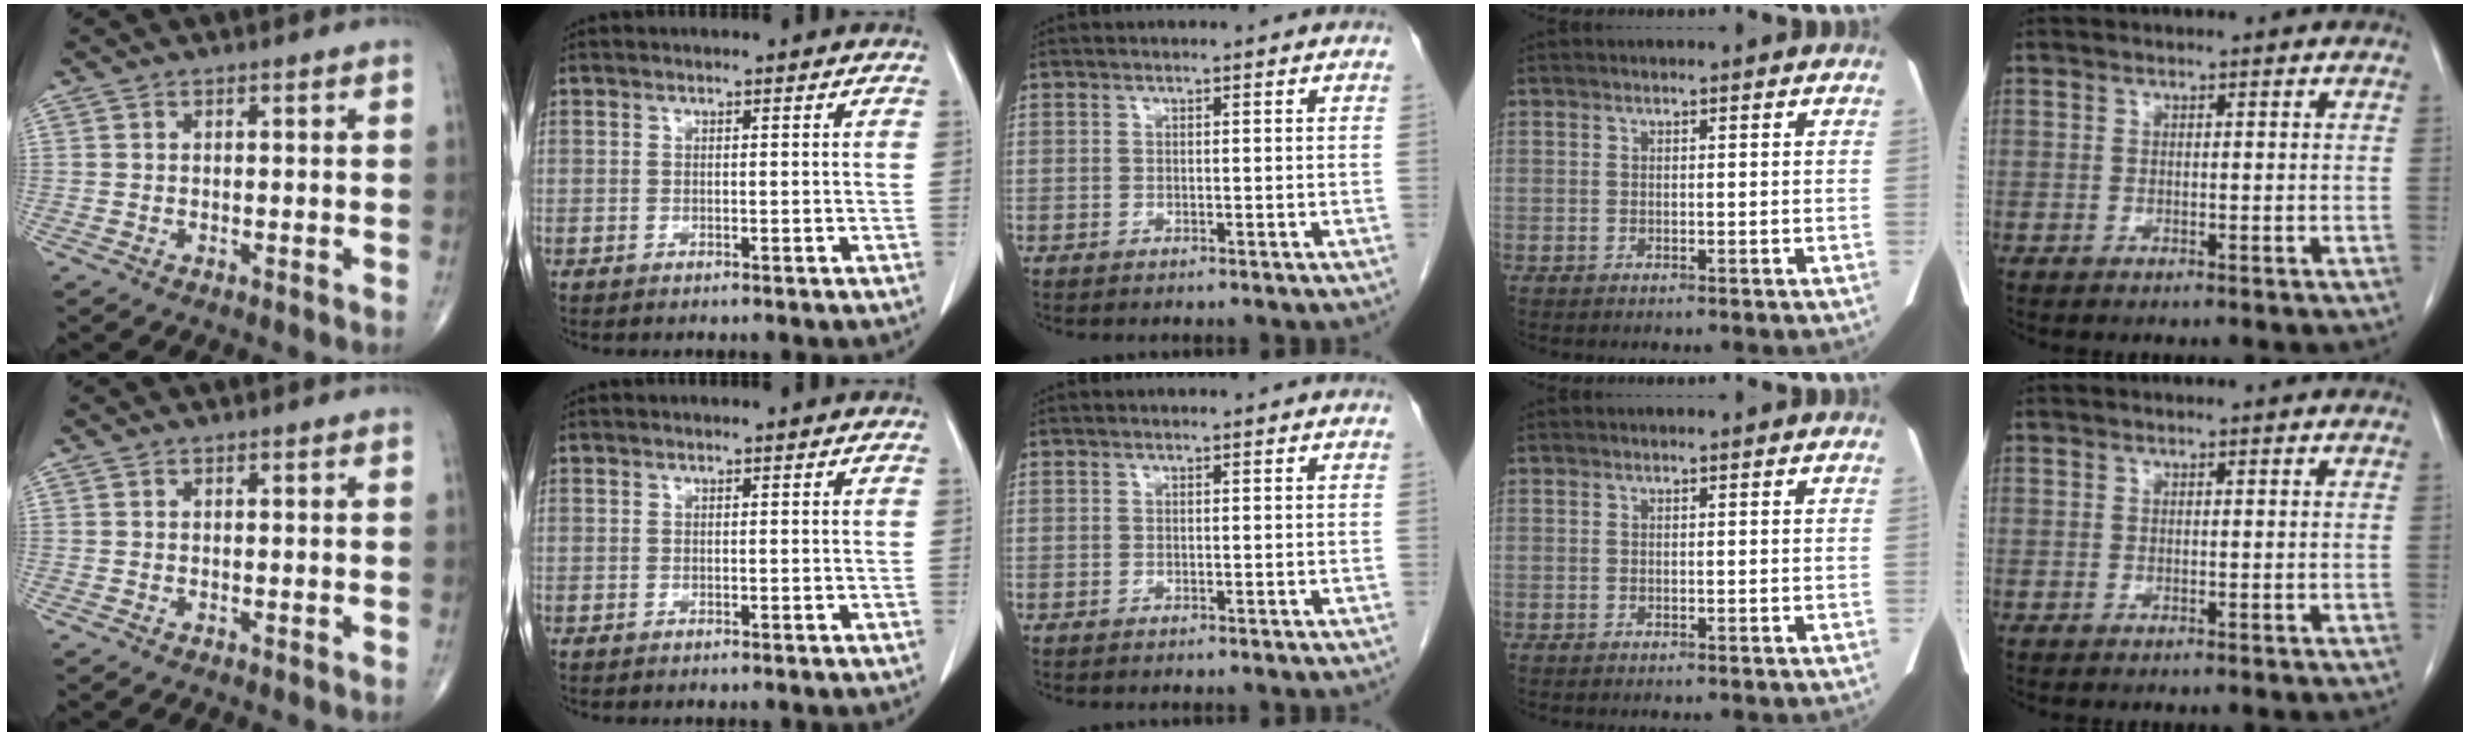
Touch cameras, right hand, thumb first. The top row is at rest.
{}